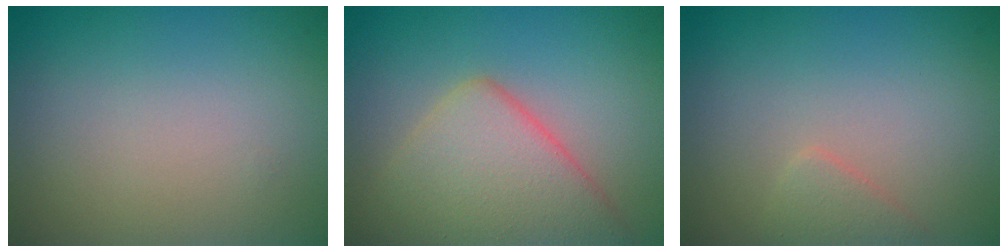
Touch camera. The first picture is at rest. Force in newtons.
{"total": 6.5, "press": 6.5, "slide": 0.1}
{"total": 1.3, "press": 1.3, "slide": 0.1}